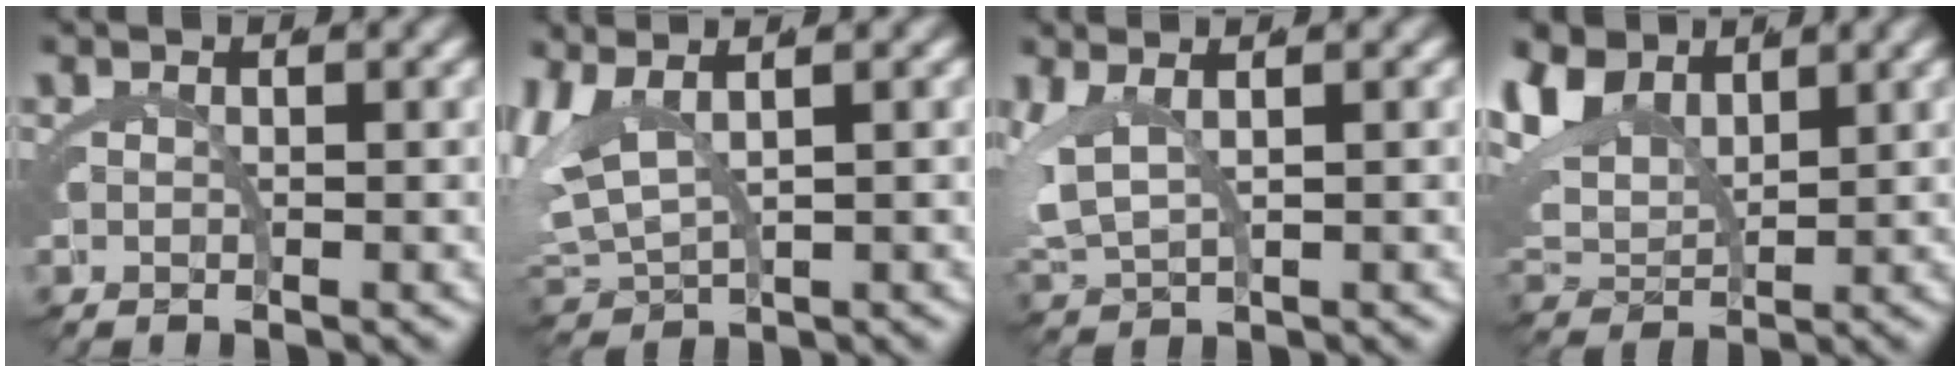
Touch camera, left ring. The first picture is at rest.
{"total": 4.7, "force": [2.3, 2.8, 3.0], "torque": [-0.090, -0.005, 0.054]}
{"total": 3.0, "force": [1.8, 1.3, 2.0], "torque": [-0.054, 0.004, 0.038]}
{"total": 6.2, "force": [4.1, 3.5, 3.0], "torque": [-0.088, -0.007, 0.084]}